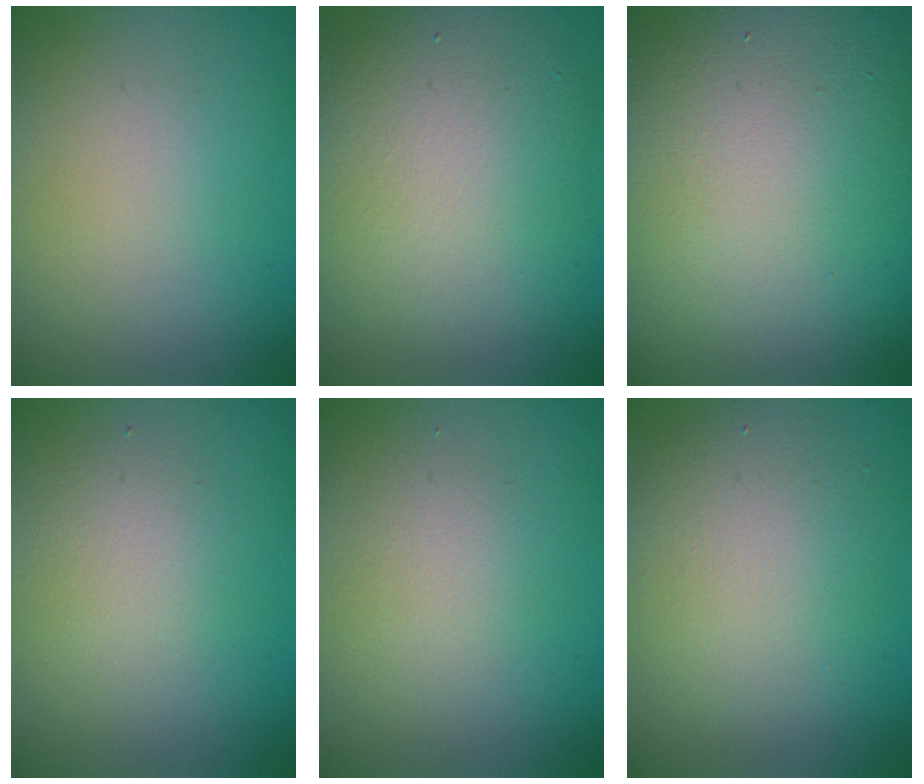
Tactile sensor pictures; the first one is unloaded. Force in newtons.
{"total": 8.3, "press": 8.3, "slide": 0.3}
{"total": 20.6, "press": 20.6, "slide": 1.3}
{"total": 2.0, "press": 2.0, "slide": 0.1}
{"total": 1.7, "press": 1.7, "slide": 0.2}
{"total": 4.5, "press": 4.5, "slide": 0.3}